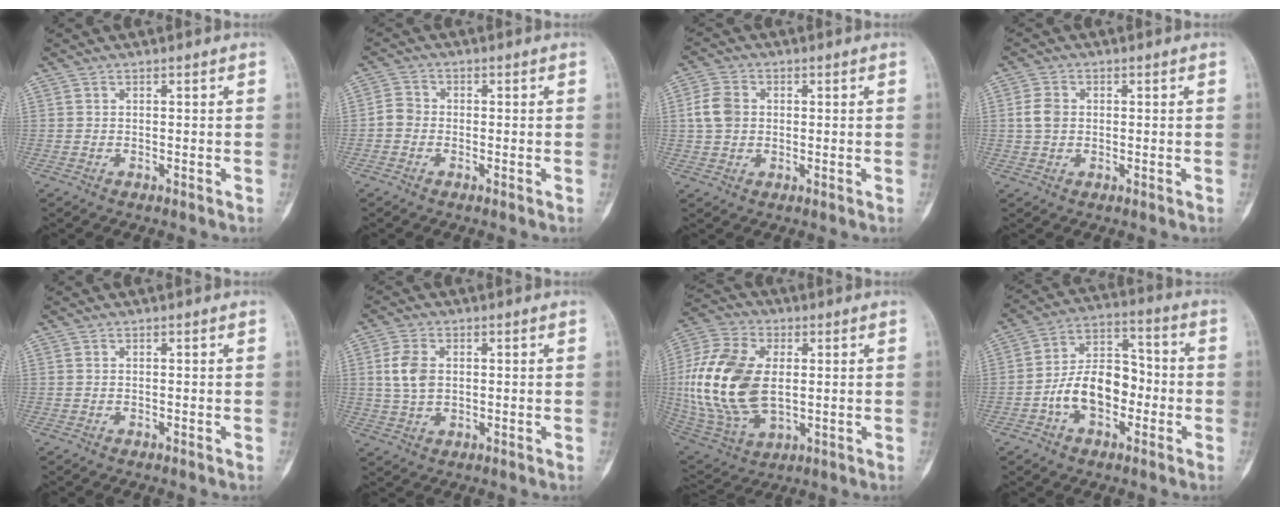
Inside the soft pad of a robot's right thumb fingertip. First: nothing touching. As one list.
[{"total": 3.0, "force": [-0.7, 2.6, 1.4], "torque": [-0.016, 0.008, -0.022]}, {"total": 5.7, "force": [0.5, 4.5, 3.4], "torque": [-0.061, 0.008, 0.005]}, {"total": 3.9, "force": [0.4, 3.0, 2.5], "torque": [-0.044, 0.004, 0.005]}, {"total": 0.0}, {"total": 6.4, "force": [1.0, 4.3, 4.7], "torque": [-0.091, 0.000, 0.022]}, {"total": 21.4, "force": [1.2, 12.9, 17.0], "torque": [-0.359, -0.009, 0.031]}, {"total": 13.1, "force": [-3.3, 8.5, 9.4], "torque": [-0.137, 0.048, -0.066]}]